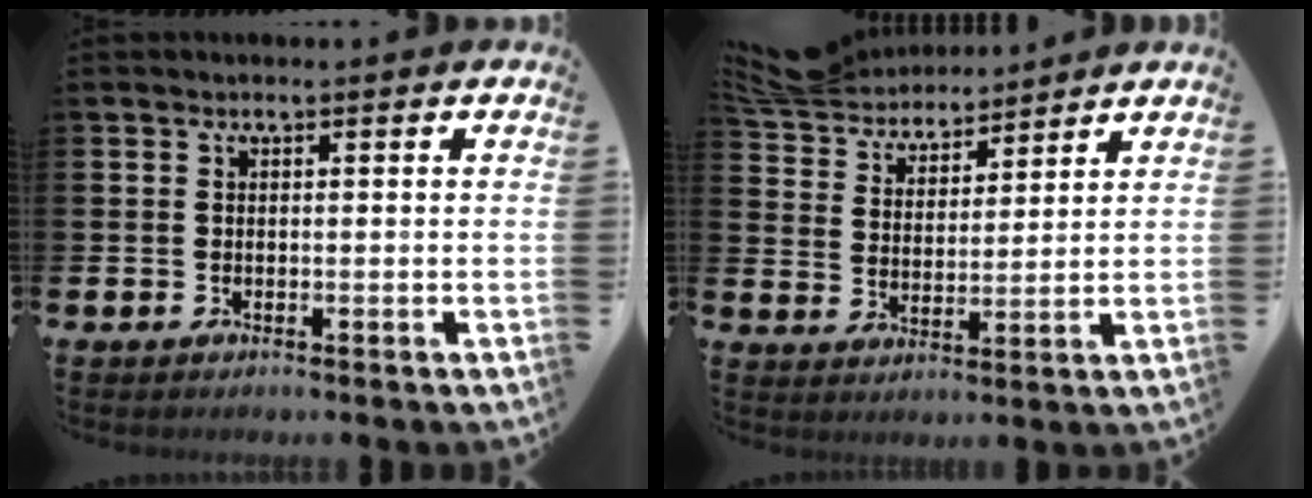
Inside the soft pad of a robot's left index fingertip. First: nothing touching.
{"total": 6.5, "force": [6.2, 1.6, 0.7], "torque": [-0.046, -0.036, 0.113]}